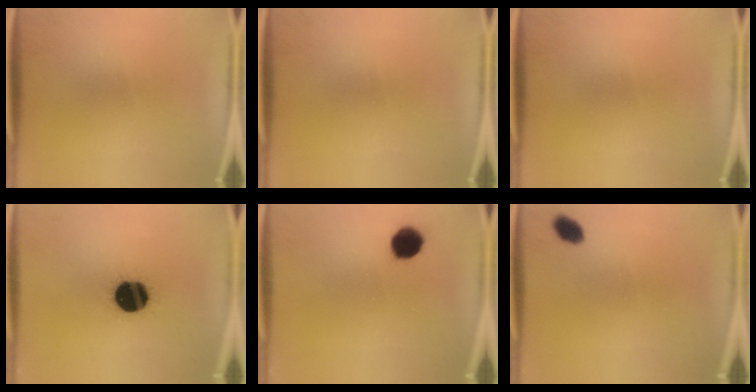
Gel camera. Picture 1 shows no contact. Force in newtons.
{"total": 0.0}
{"total": 0.0}
{"total": 17.1}
{"total": 6.7}
{"total": 3.1}